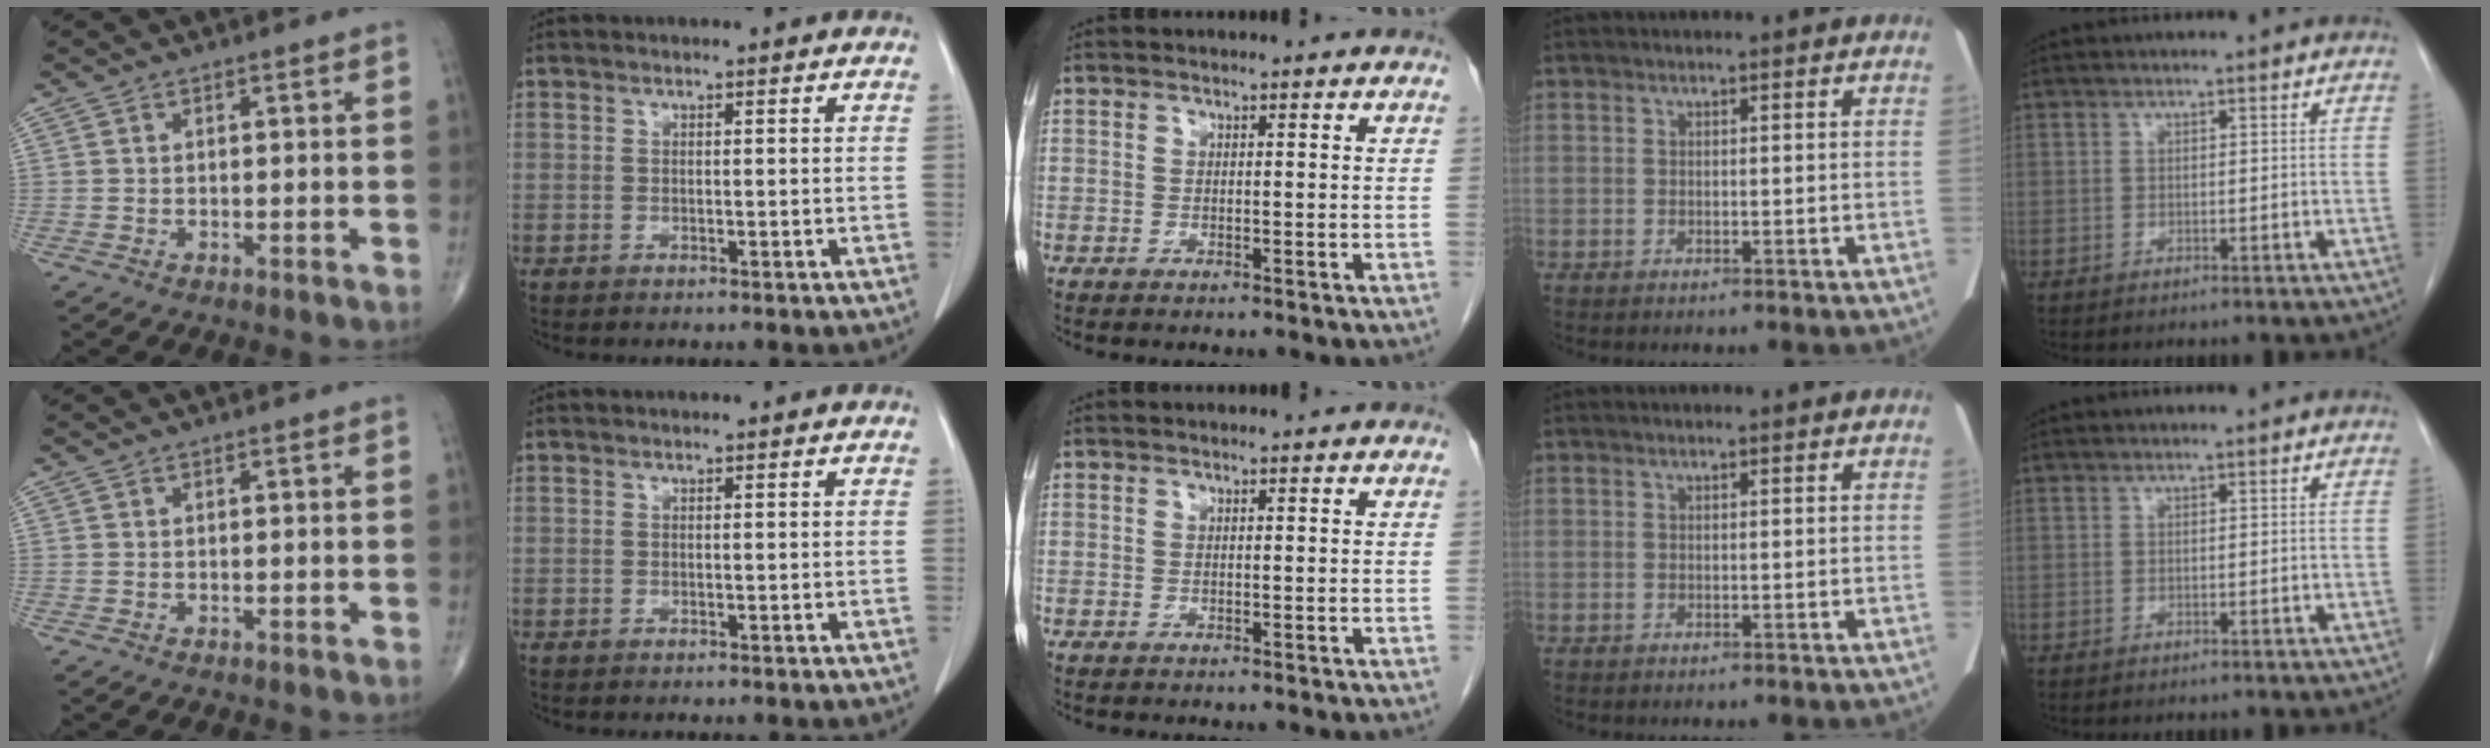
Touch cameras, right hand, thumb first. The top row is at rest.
{}